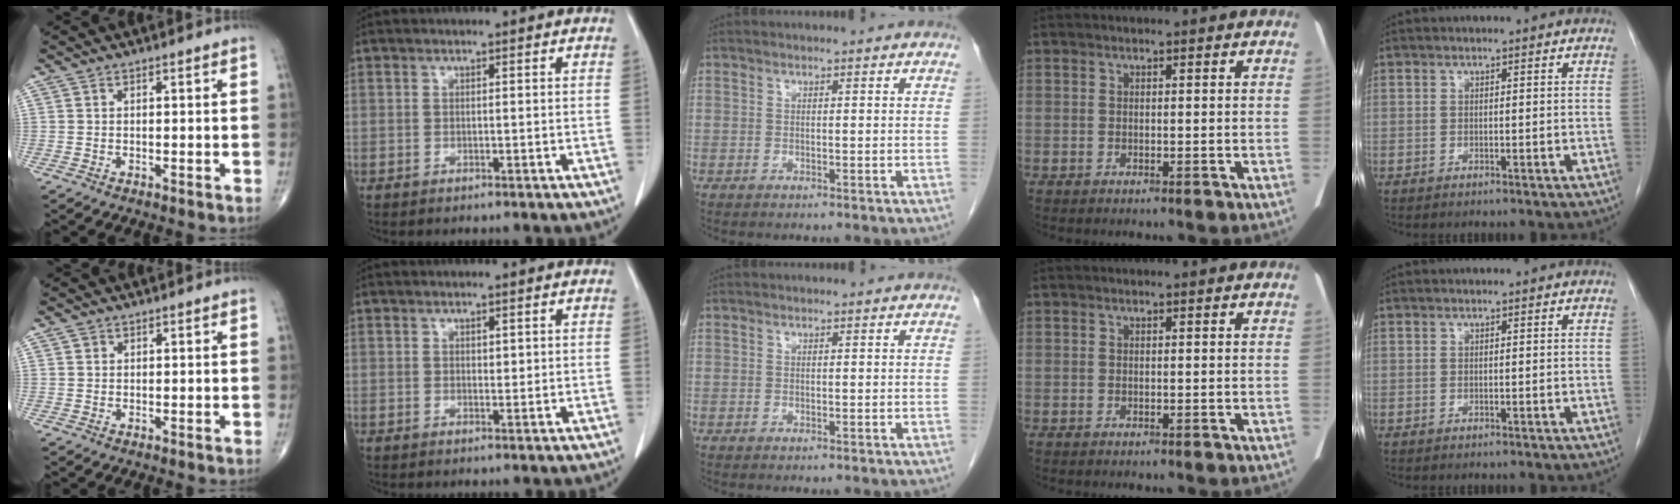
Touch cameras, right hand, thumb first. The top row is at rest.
{"thumb": {"total": 0.8, "force": [0.4, 0.7, 0.1], "torque": [0.005, -0.001, 0.005]}, "index": {"total": 1.0, "force": [0.4, 0.6, 0.7], "torque": [-0.007, -0.003, 0.006]}}